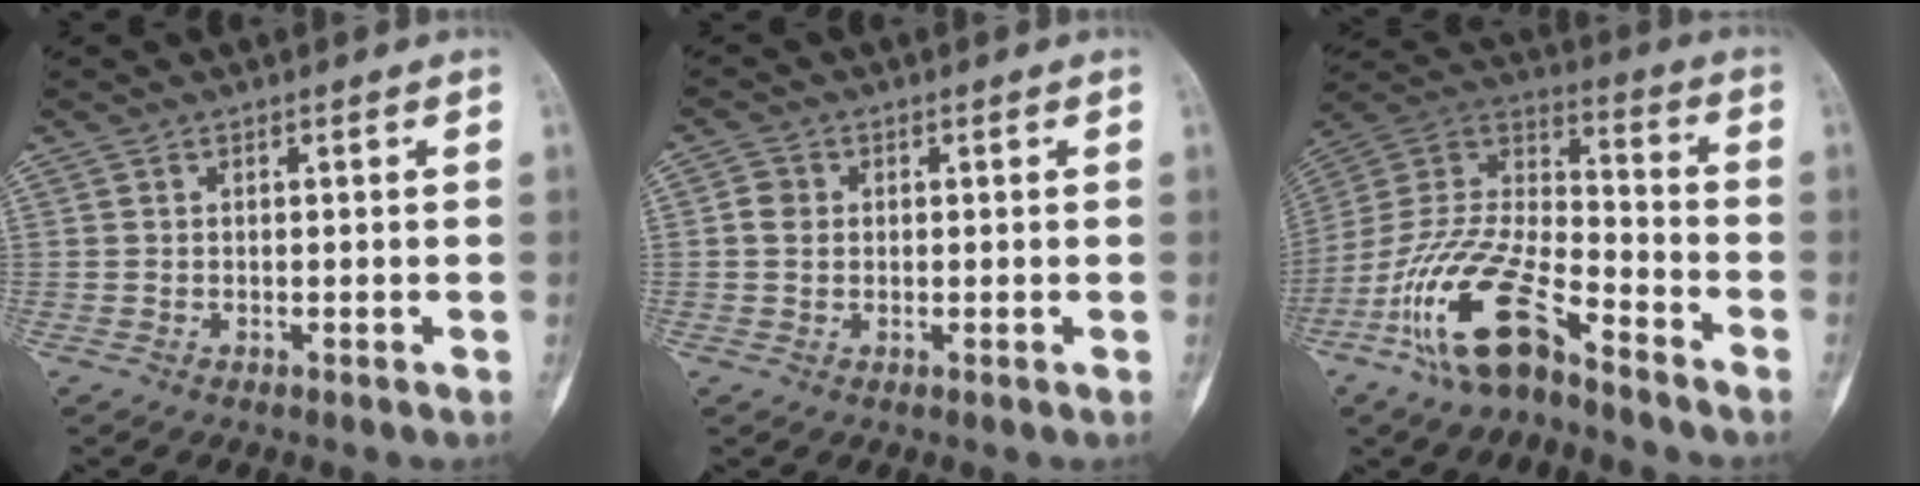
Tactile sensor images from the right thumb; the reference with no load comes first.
{"total": 2.8, "force": [0.3, 2.4, 1.4], "torque": [-0.019, 0.004, 0.002]}
{"total": 18.1, "force": [-11.3, 6.4, 12.6], "torque": [-0.243, 0.070, -0.218]}